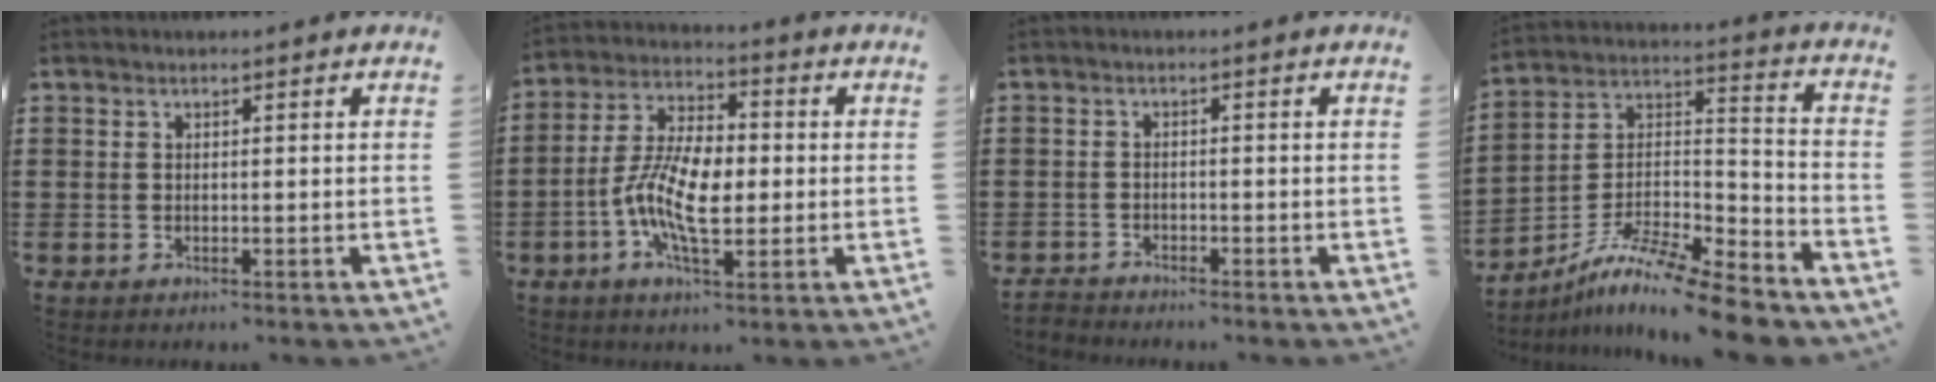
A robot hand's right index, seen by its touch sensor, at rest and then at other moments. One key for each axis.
{"total": 10.6, "fx": -1.9, "fy": 4.6, "fz": 9.4, "tx": -0.201, "ty": -0.001, "tz": -0.038}
{"total": 1.6, "fx": -1.6, "fy": 0.2, "fz": -0.2, "tx": -0.002, "ty": 0.004, "tz": -0.037}
{"total": 10.7, "fx": -9.2, "fy": 1.2, "fz": 5.2, "tx": -0.100, "ty": 0.013, "tz": -0.186}